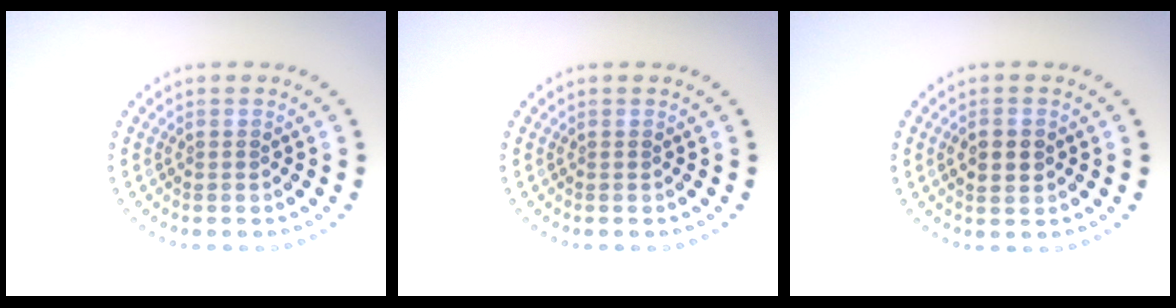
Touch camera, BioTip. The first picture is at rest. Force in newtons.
{"total": 0.0}
{"total": 2.4, "press": 2.4, "slide": 0.1}